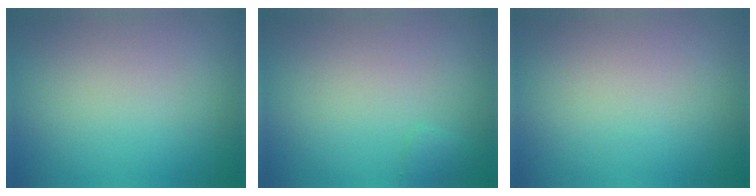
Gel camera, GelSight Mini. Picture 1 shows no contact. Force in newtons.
{"total": 0.7, "press": 0.7, "slide": 0.0}
{"total": 0.0}